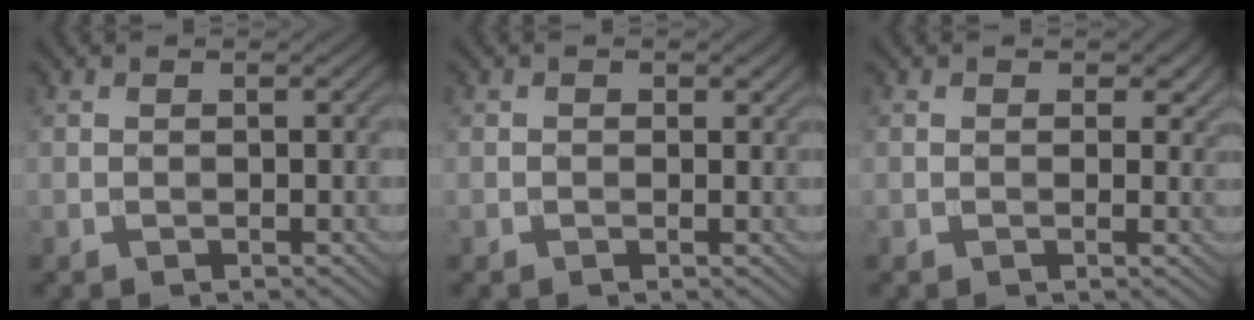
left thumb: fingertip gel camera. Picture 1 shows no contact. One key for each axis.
{"total": 0.8, "fx": 0.3, "fy": 0.6, "fz": 0.4, "tx": -0.004, "ty": -0.005, "tz": 0.002}
{"total": 2.1, "fx": 0.9, "fy": 1.5, "fz": 1.1, "tx": -0.022, "ty": -0.007, "tz": 0.009}